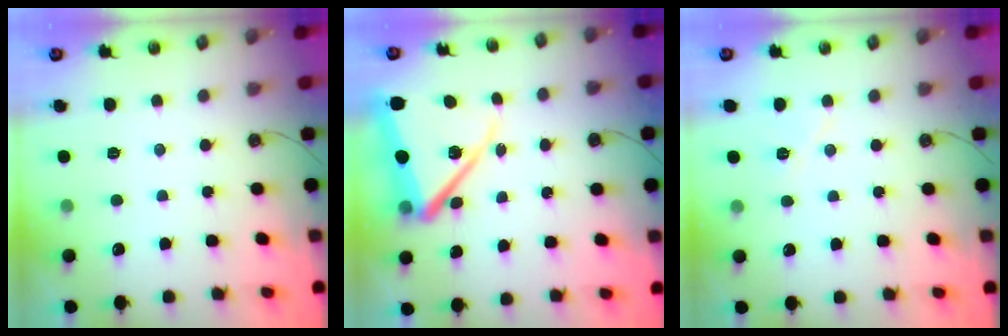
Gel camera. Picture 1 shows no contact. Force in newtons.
{"total": 13.9, "press": 13.8, "slide": 1.5}
{"total": 6.3, "press": 5.8, "slide": 2.5}